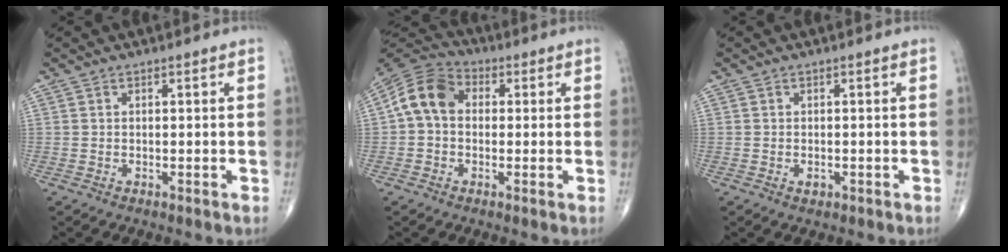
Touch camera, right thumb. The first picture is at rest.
{"total": 9.4, "force": [0.6, 7.1, 6.1], "torque": [-0.106, 0.030, -0.004]}
{"total": 1.1, "force": [-0.5, 0.7, 0.7], "torque": [-0.006, 0.000, -0.006]}